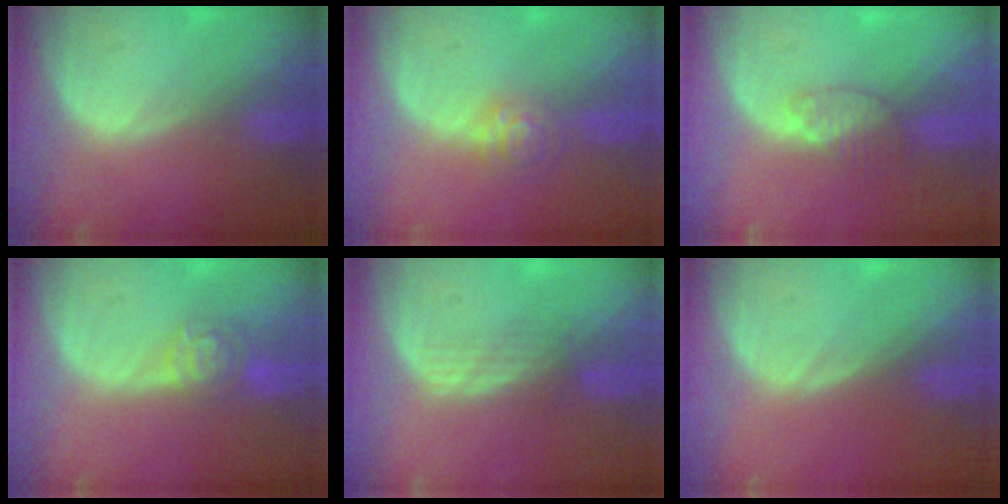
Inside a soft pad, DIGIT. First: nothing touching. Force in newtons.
{"total": 4.1, "press": 3.7, "slide": 1.7}
{"total": 3.3, "press": 3.1, "slide": 1.3}
{"total": 4.8, "press": 4.2, "slide": 2.3}
{"total": 2.9, "press": 2.6, "slide": 1.3}
{"total": 0.0}